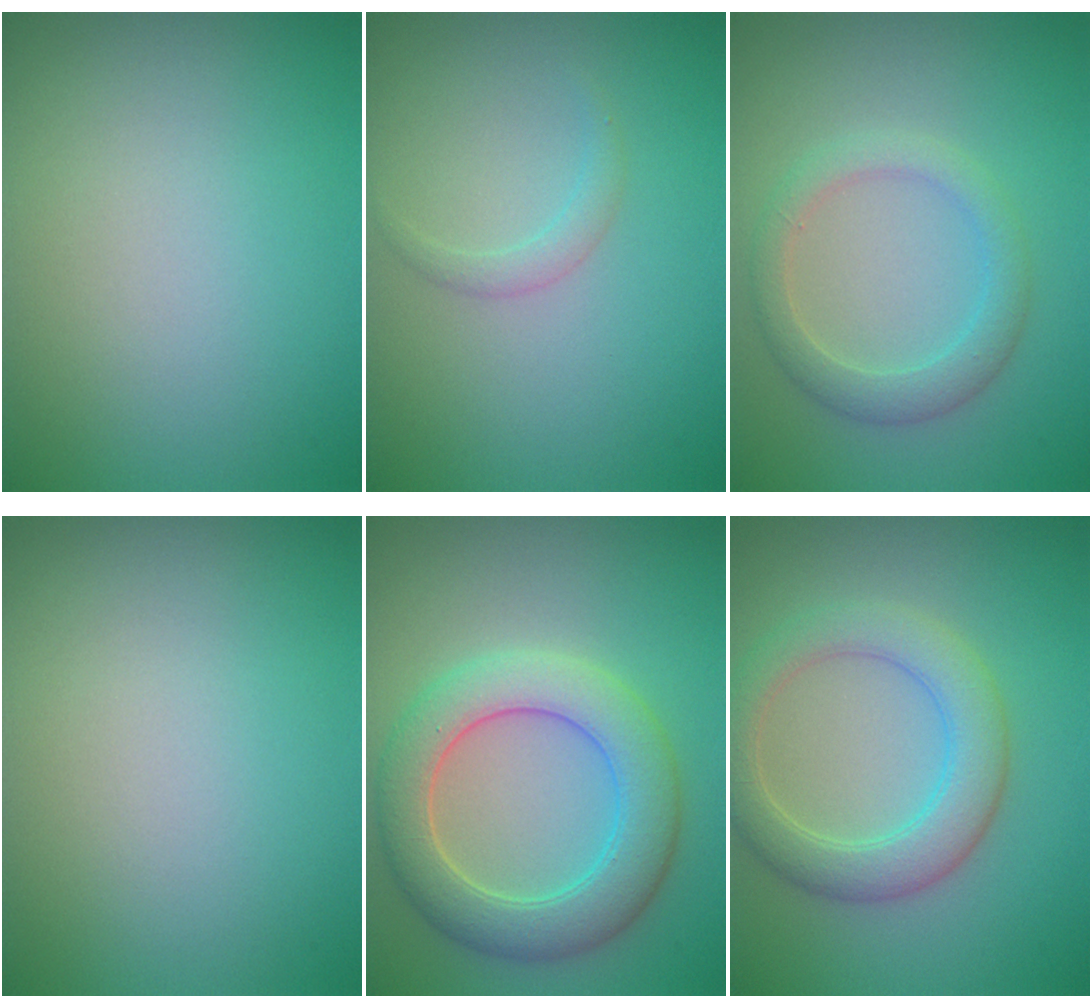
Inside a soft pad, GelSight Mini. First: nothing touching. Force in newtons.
{"total": 1.1, "press": 1.1, "slide": 0.1}
{"total": 2.9, "press": 2.9, "slide": 0.1}
{"total": 0.0}
{"total": 6.3, "press": 6.3, "slide": 0.5}
{"total": 4.7, "press": 4.7, "slide": 0.6}